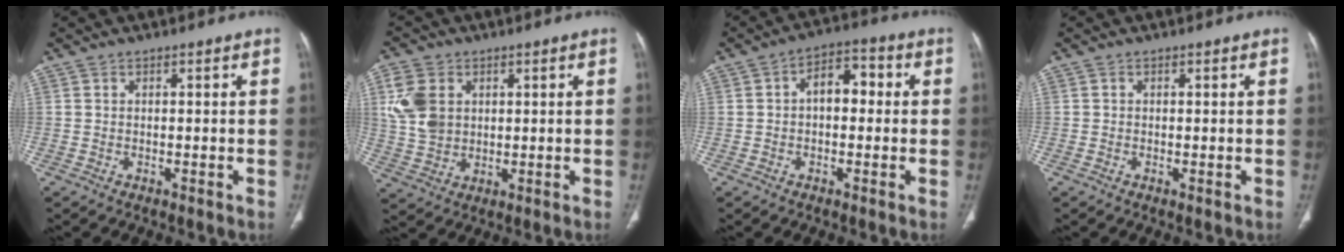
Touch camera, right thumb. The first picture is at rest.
{"total": 9.3, "force": [2.6, 7.0, 5.5], "torque": [-0.104, -0.006, 0.057]}
{"total": 7.0, "force": [0.4, 4.4, 5.4], "torque": [-0.064, 0.028, -0.003]}
{"total": 0.0}